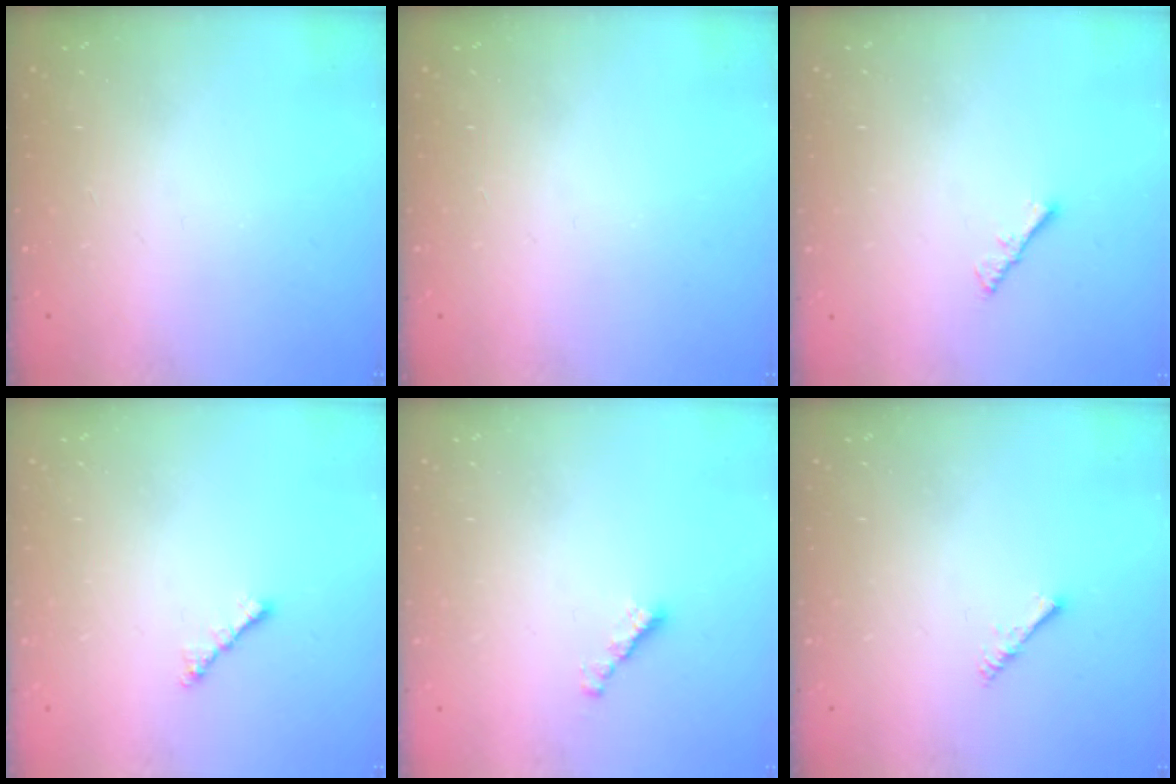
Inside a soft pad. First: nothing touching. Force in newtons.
{"total": 0.0}
{"total": 1.3, "press": 1.2, "slide": 0.4}
{"total": 2.0, "press": 1.9, "slide": 0.6}
{"total": 2.5, "press": 2.5, "slide": 0.5}
{"total": 2.0, "press": 1.9, "slide": 0.4}